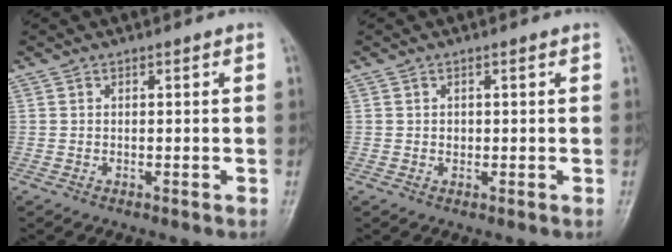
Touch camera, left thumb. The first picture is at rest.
{"total": 0.8, "force": [0.2, 0.7, 0.4], "torque": [-0.001, 0.002, 0.002]}